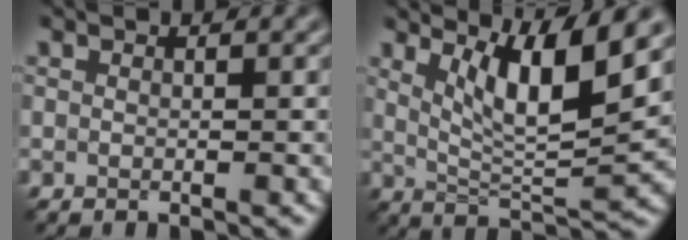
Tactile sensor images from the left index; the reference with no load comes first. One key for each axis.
{"total": 7.3, "fx": 3.6, "fy": 1.6, "fz": 6.2, "tx": -0.100, "ty": -0.010, "tz": 0.066}